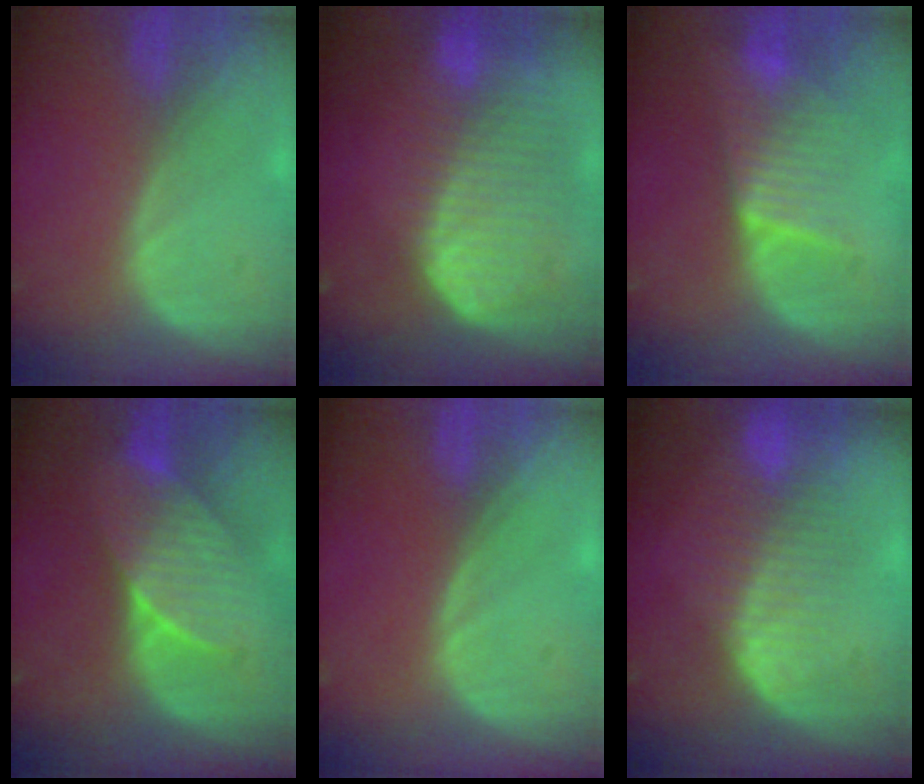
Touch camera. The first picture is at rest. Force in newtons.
{"total": 10.3, "press": 9.0, "slide": 5.1}
{"total": 6.3, "press": 6.3, "slide": 0.9}
{"total": 7.1, "press": 6.9, "slide": 1.3}
{"total": 0.0}
{"total": 8.5, "press": 7.2, "slide": 4.5}